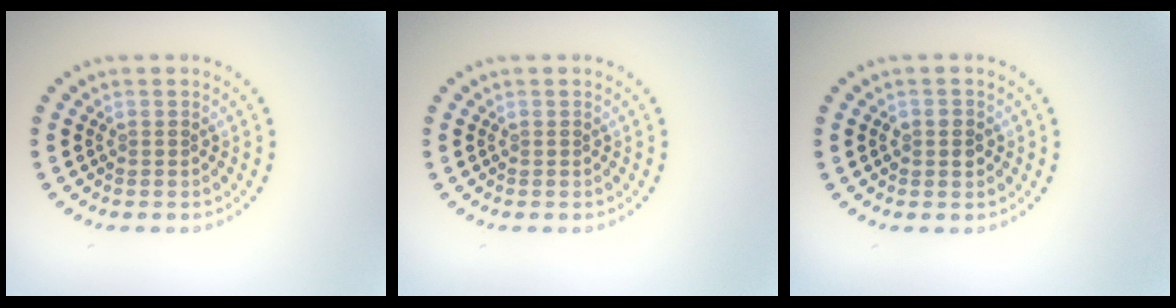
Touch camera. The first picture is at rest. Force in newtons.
{"total": 0.0}
{"total": 1.4, "press": 1.4, "slide": 0.3}